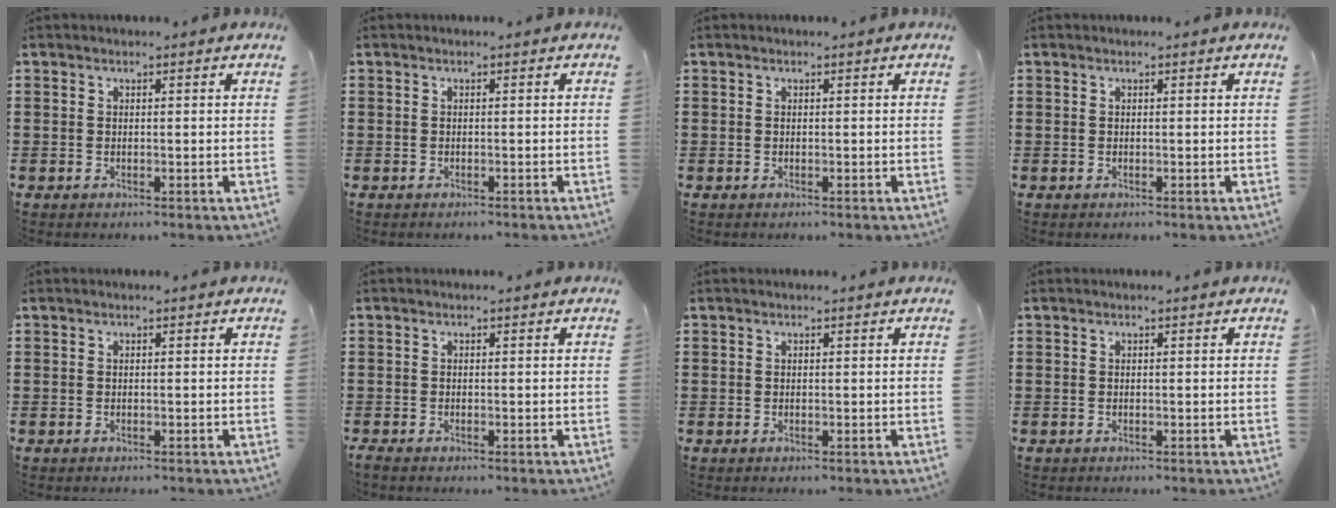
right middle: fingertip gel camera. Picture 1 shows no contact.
{"total": 0.0}
{"total": 0.0}
{"total": 0.0}
{"total": 0.0}
{"total": 0.6, "force": [-0.5, 0.1, 0.2], "torque": [-0.005, -0.004, -0.010]}
{"total": 0.0}
{"total": 0.0}